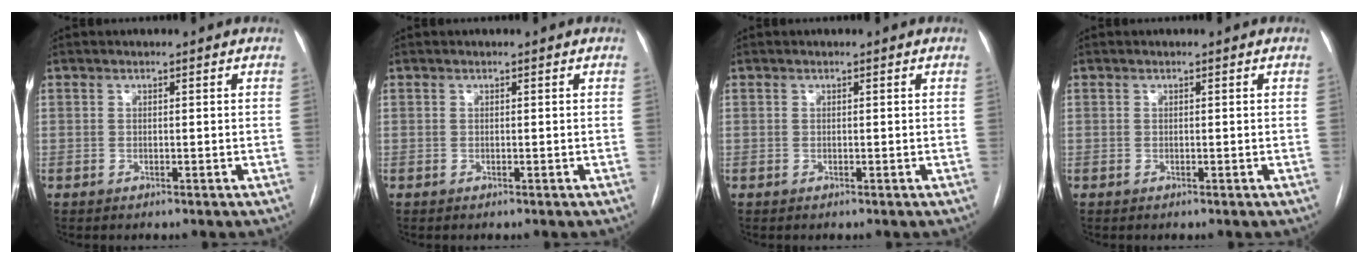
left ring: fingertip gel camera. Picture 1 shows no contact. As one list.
[{"total": 0.0}, {"total": 0.0}, {"total": 0.0}]